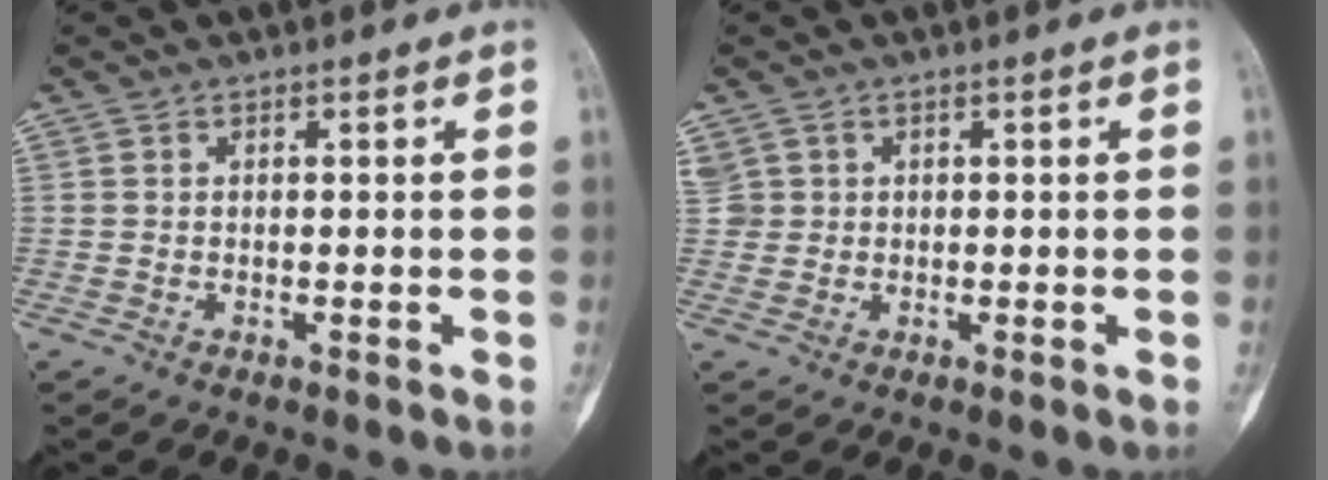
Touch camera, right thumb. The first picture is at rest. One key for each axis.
{"total": 3.5, "fx": 1.4, "fy": 3.1, "fz": 0.7, "tx": -0.004, "ty": 0.007, "tz": 0.037}